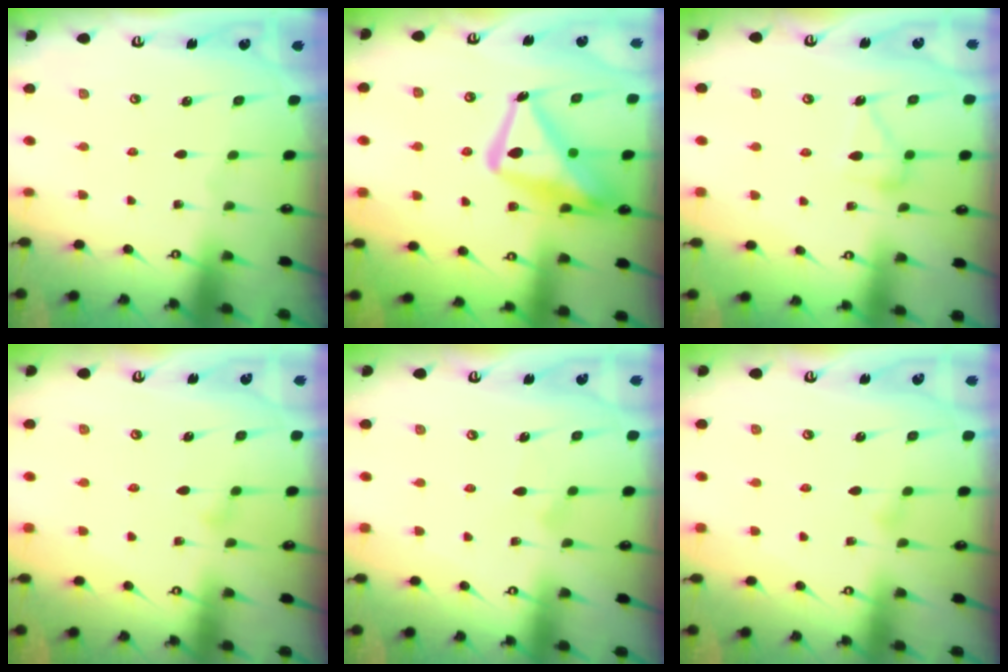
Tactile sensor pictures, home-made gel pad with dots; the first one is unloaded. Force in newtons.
{"total": 17.7, "press": 17.6, "slide": 1.6}
{"total": 12.4, "press": 12.4, "slide": 0.6}
{"total": 7.5, "press": 7.5, "slide": 0.4}
{"total": 8.1, "press": 8.1, "slide": 0.3}
{"total": 4.1, "press": 4.1, "slide": 0.3}